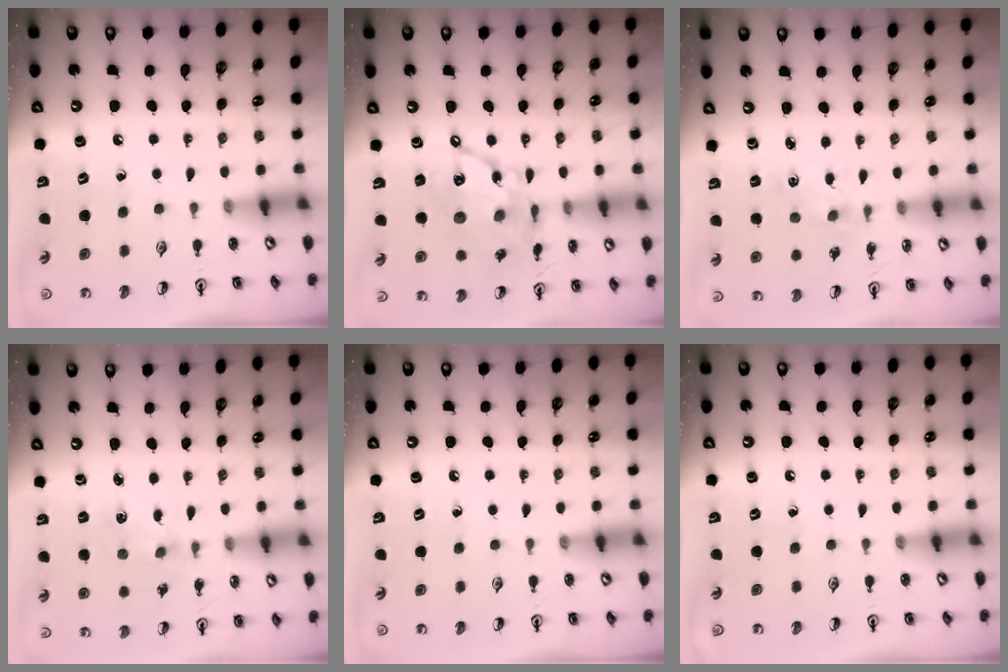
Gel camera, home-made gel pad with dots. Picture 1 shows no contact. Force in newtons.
{"total": 15.3, "press": 15.3, "slide": 1.2}
{"total": 0.7, "press": 0.7, "slide": 0.2}
{"total": 1.8, "press": 1.8, "slide": 0.3}
{"total": 0.0}
{"total": 0.0}